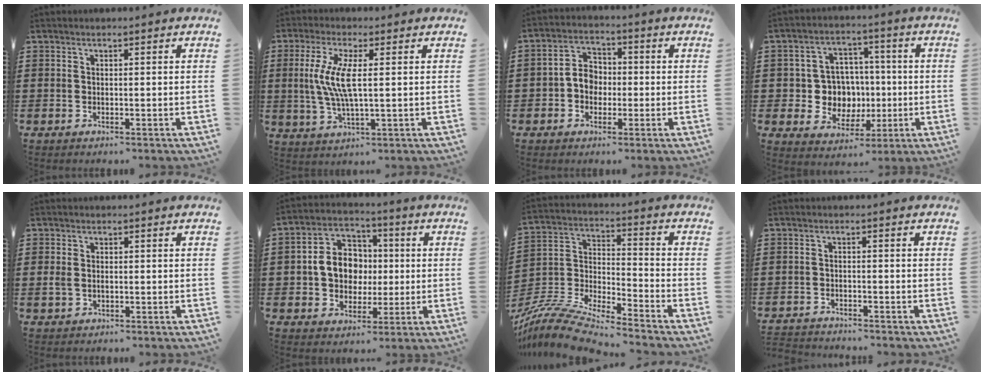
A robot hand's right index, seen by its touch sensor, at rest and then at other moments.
{"total": 7.3, "force": [0.8, 1.5, 7.1], "torque": [-0.162, -0.012, 0.003]}
{"total": 4.5, "force": [-0.9, 3.8, 2.4], "torque": [-0.060, 0.009, -0.023]}
{"total": 7.6, "force": [-0.1, 7.0, 2.8], "torque": [-0.064, 0.010, 0.004]}
{"total": 1.6, "force": [0.0, 1.2, 1.1], "torque": [-0.031, 0.004, -0.004]}
{"total": 8.3, "force": [-0.2, 7.0, 4.3], "torque": [-0.101, 0.020, -0.005]}
{"total": 10.3, "force": [-9.5, 1.2, 3.7], "torque": [-0.087, 0.009, -0.194]}
{"total": 2.0, "force": [-2.0, 0.1, -0.2], "torque": [-0.003, 0.000, -0.044]}